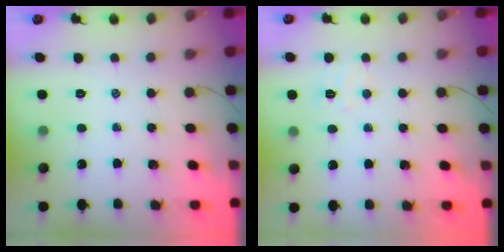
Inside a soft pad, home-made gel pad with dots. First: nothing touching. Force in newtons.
{"total": 3.9, "press": 3.8, "slide": 1.0}